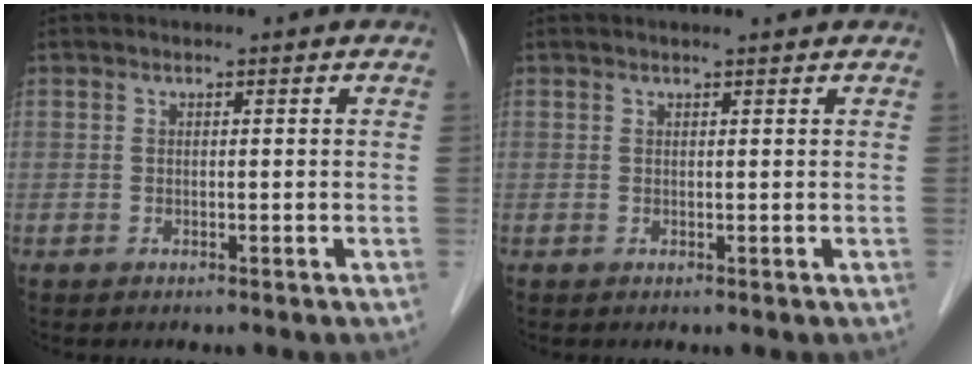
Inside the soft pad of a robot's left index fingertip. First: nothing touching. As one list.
[{"total": 1.3, "force": [1.2, 0.0, 0.4], "torque": [-0.005, 0.009, 0.019]}]